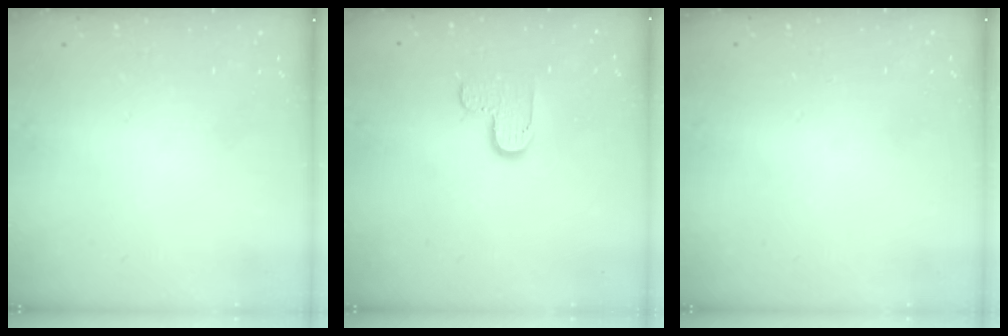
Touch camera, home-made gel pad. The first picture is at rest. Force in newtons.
{"total": 6.6, "press": 6.5, "slide": 0.4}
{"total": 0.8, "press": 0.5, "slide": 0.6}